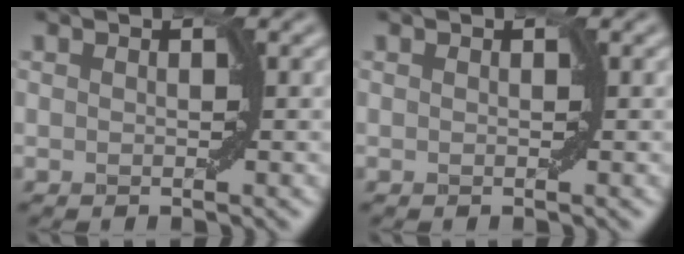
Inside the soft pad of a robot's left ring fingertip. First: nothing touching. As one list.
[{"total": 0.0}]